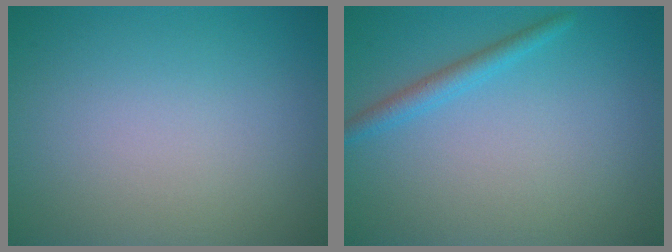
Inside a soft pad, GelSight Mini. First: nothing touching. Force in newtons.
{"total": 1.8, "press": 1.8, "slide": 0.1}